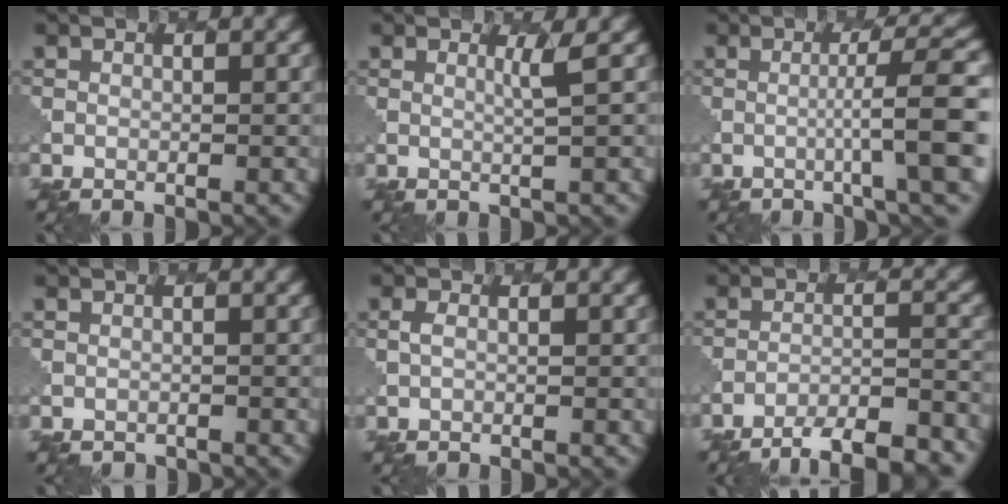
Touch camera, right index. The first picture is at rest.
{"total": 1.6, "force": [0.9, 0.2, 1.3], "torque": [-0.021, 0.003, 0.018]}
{"total": 6.5, "force": [-0.6, 0.6, 6.5], "torque": [-0.092, 0.016, -0.013]}
{"total": 0.7, "force": [-0.7, 0.2, -0.1], "torque": [0.003, -0.003, -0.007]}
{"total": 0.6, "force": [0.1, 0.2, 0.6], "torque": [-0.017, 0.002, 0.001]}
{"total": 9.7, "force": [-8.4, 2.1, 4.4], "torque": [-0.061, -0.002, -0.104]}